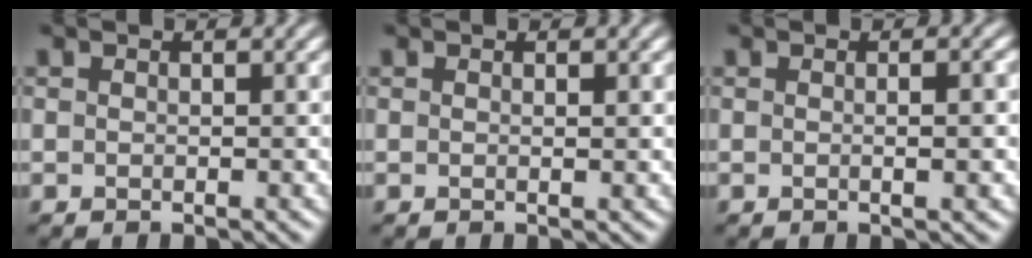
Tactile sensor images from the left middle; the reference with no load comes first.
{"total": 0.7, "force": [0.2, 0.1, 0.6], "torque": [-0.005, 0.002, 0.001]}
{"total": 2.9, "force": [0.1, 0.9, 2.7], "torque": [-0.022, 0.005, -0.009]}